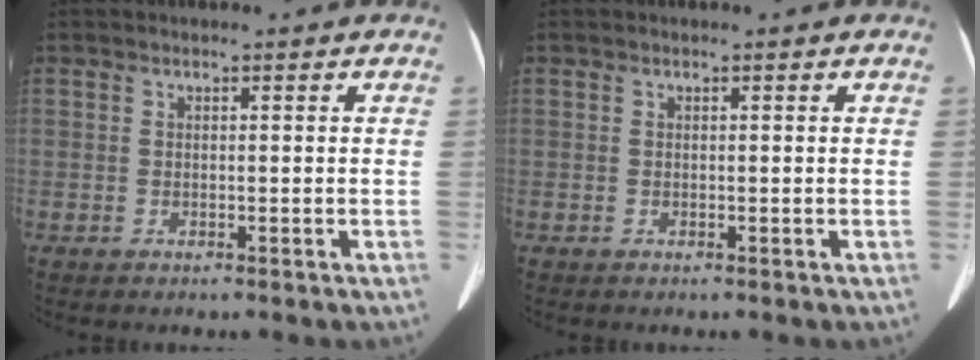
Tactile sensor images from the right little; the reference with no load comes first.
{"total": 0.0}